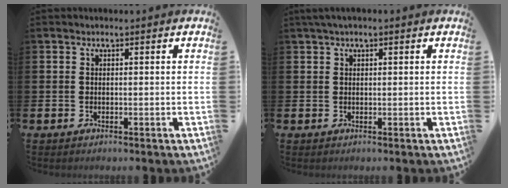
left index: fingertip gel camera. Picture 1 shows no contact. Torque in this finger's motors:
{"motor_torque": [0.03, -0.26, 0.73, 0.19]}